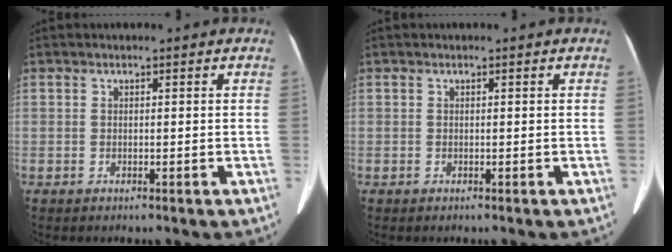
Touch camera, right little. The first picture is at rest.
{"total": 0.0}